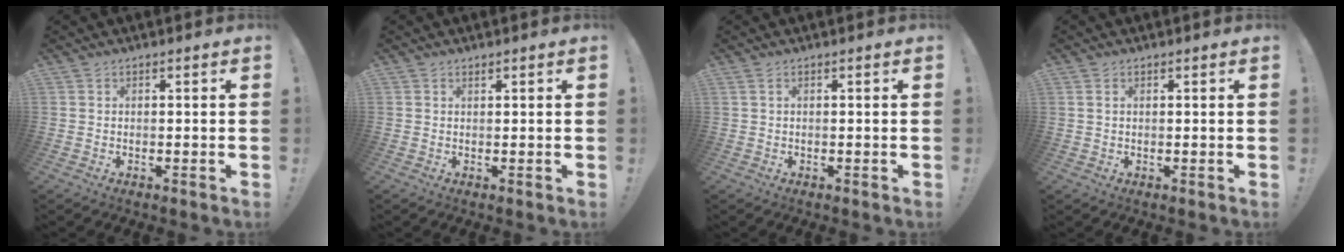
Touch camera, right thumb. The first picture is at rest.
{"total": 0.7, "force": [0.6, 0.1, 0.2], "torque": [0.001, -0.003, 0.011]}
{"total": 0.8, "force": [0.3, 0.0, 0.8], "torque": [-0.022, 0.002, 0.006]}
{"total": 1.6, "force": [0.7, 1.3, 0.7], "torque": [-0.010, 0.003, 0.011]}